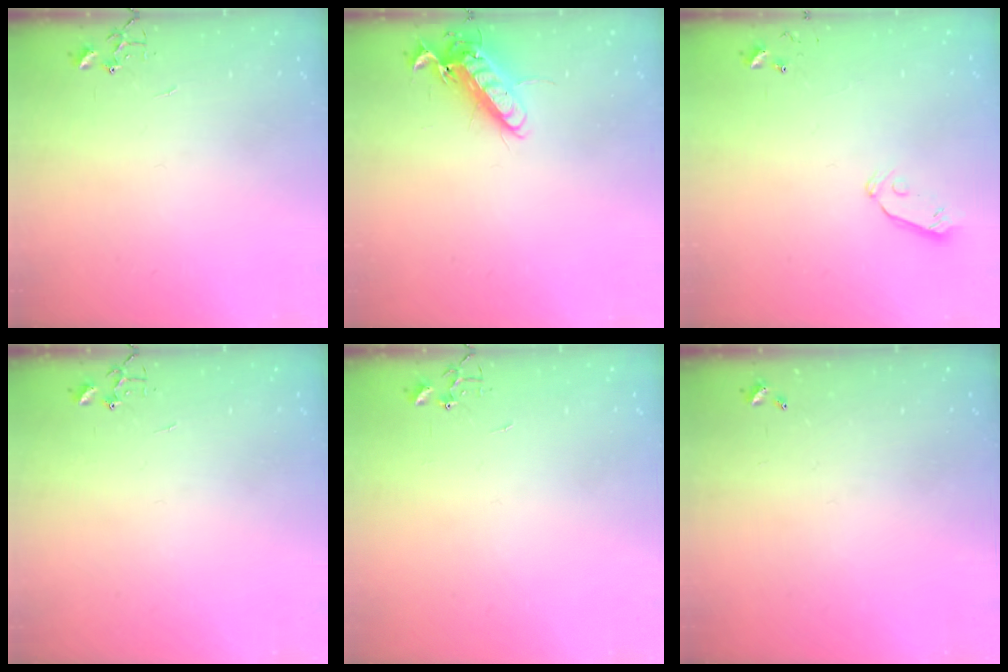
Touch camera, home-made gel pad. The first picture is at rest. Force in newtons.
{"total": 12.8, "press": 12.7, "slide": 1.8}
{"total": 5.4, "press": 5.3, "slide": 0.9}
{"total": 0.0}
{"total": 0.0}
{"total": 0.0}